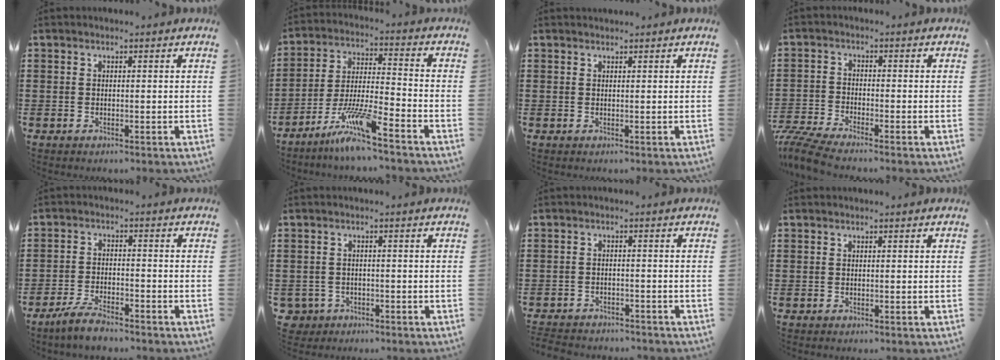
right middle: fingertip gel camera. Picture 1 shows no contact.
{"total": 9.6, "force": [-7.5, -0.1, 6.1], "torque": [-0.127, -0.011, -0.148]}
{"total": 0.6, "force": [0.6, 0.0, -0.1], "torque": [-0.001, -0.002, 0.011]}
{"total": 4.5, "force": [-4.2, 0.1, 1.8], "torque": [-0.066, -0.022, -0.092]}
{"total": 4.2, "force": [-3.7, 0.6, 1.9], "torque": [-0.048, -0.001, -0.075]}
{"total": 2.0, "force": [-1.5, 1.3, 0.1], "torque": [-0.017, -0.001, -0.037]}
{"total": 2.7, "force": [-2.6, 0.4, -0.1], "torque": [-0.005, -0.001, -0.058]}
{"total": 0.0}